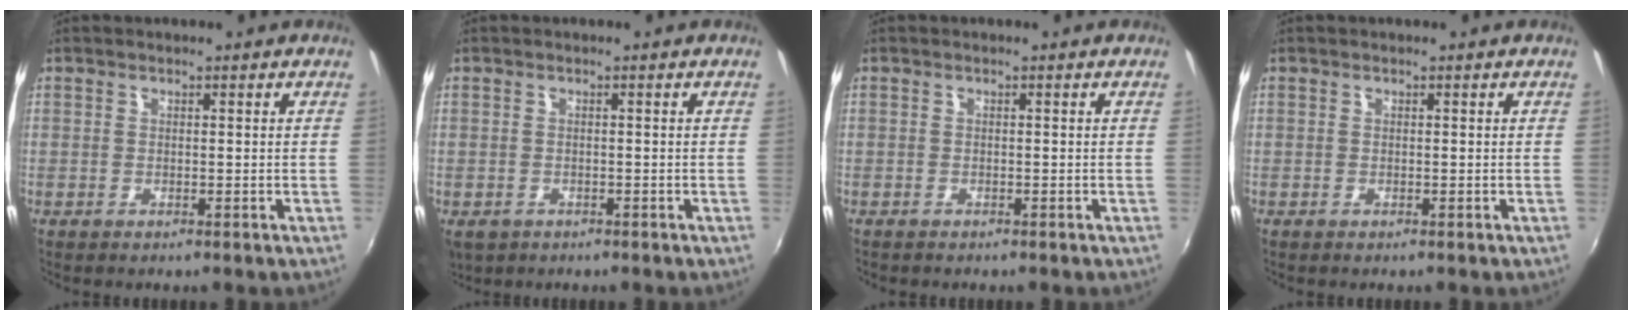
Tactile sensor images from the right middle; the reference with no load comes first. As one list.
[{"total": 4.9, "force": [-2.4, 3.6, 2.4], "torque": [-0.052, -0.017, -0.033]}, {"total": 0.6, "force": [-0.6, 0.3, 0.1], "torque": [-0.004, 0.000, -0.010]}, {"total": 0.0}]